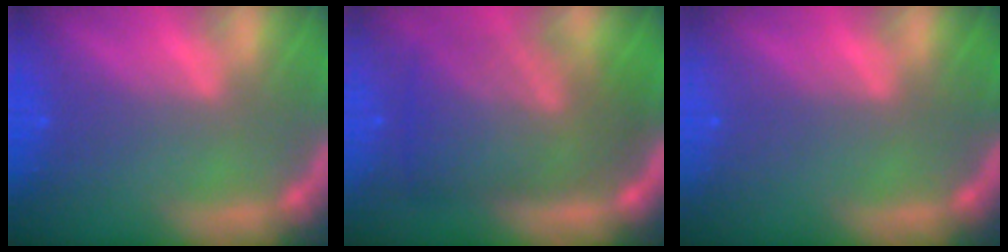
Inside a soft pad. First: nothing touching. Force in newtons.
{"total": 9.5}
{"total": 0.0}